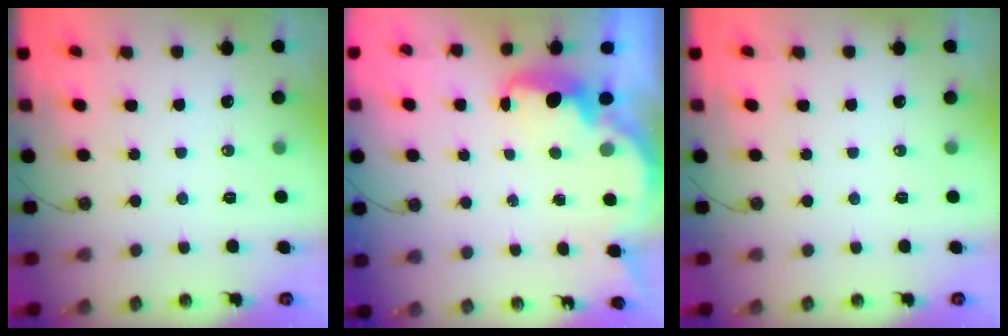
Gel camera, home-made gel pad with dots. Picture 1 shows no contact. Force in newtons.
{"total": 2.9, "press": 2.9, "slide": 0.6}
{"total": 0.0}